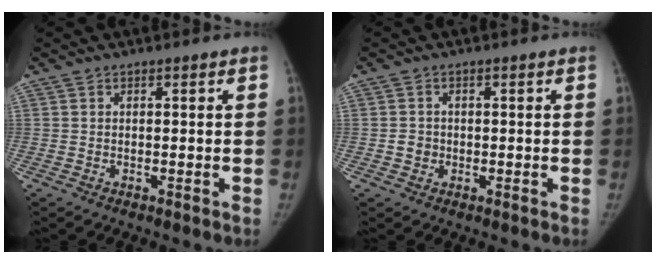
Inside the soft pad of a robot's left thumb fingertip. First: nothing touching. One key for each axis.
{"total": 2.1, "fx": -0.4, "fy": 2.0, "fz": 0.5, "tx": 0.007, "ty": 0.007, "tz": -0.005}